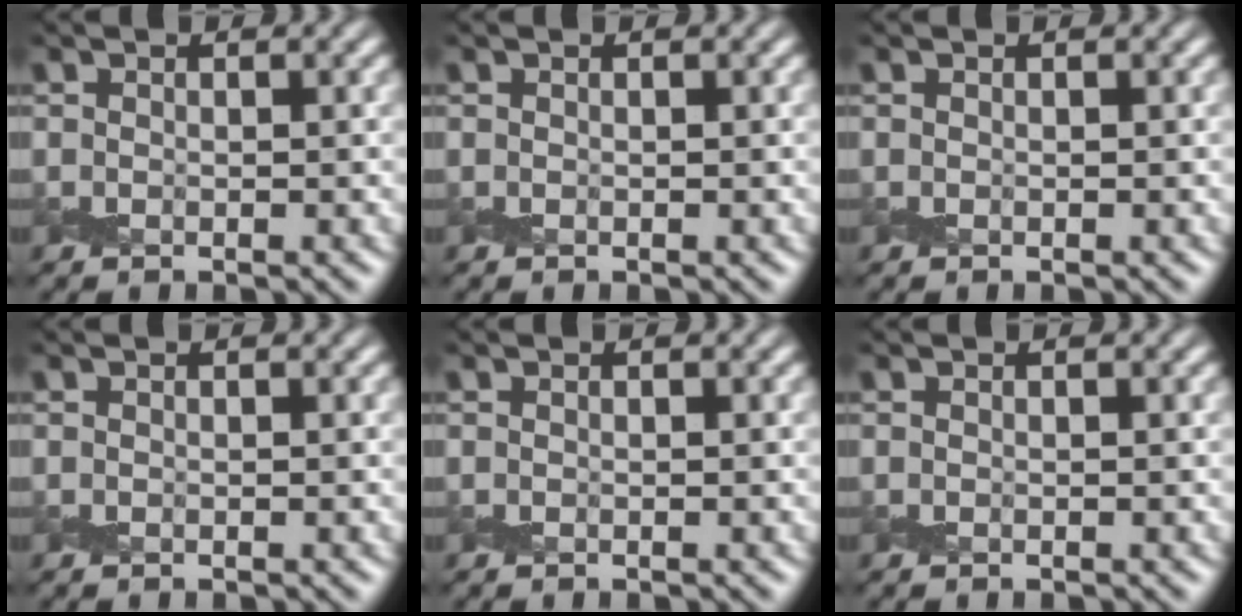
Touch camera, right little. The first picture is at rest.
{"total": 0.0}
{"total": 0.0}
{"total": 0.0}
{"total": 0.0}
{"total": 0.0}